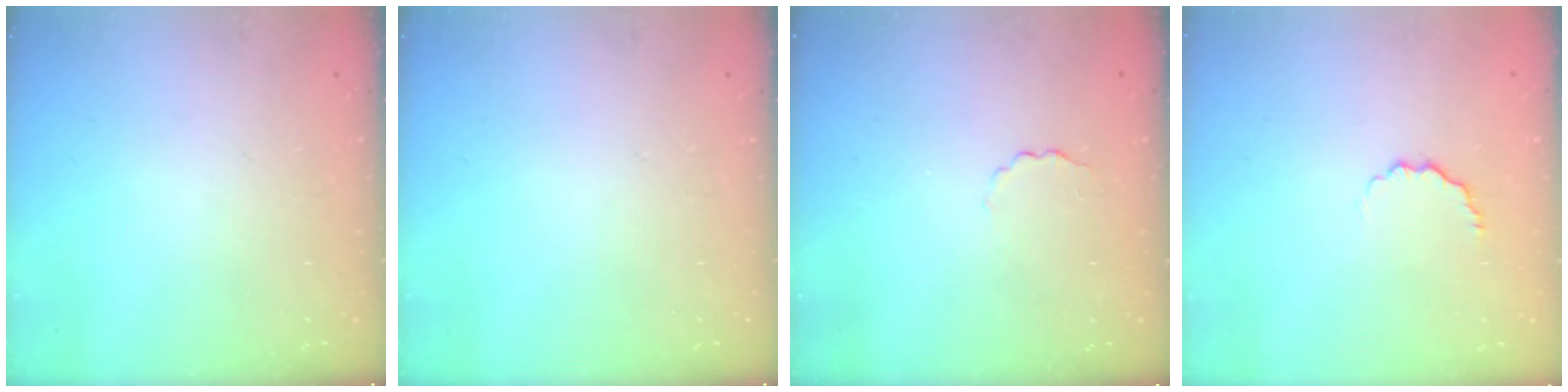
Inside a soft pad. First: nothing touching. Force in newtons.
{"total": 0.0}
{"total": 1.5, "press": 1.4, "slide": 0.5}
{"total": 3.8, "press": 3.7, "slide": 0.9}